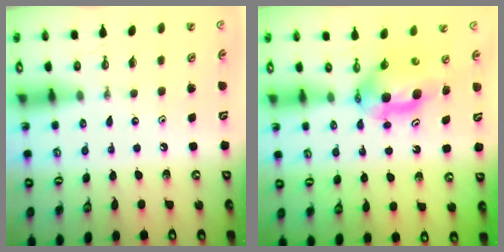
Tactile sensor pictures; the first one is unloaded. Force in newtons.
{"total": 5.1, "press": 5.1, "slide": 0.7}